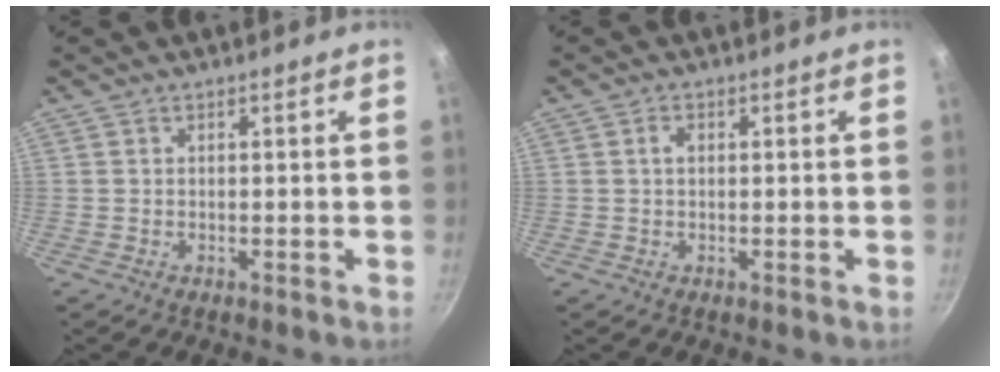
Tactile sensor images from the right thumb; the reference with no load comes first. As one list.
[{"total": 1.6, "force": [0.3, 1.1, 1.2], "torque": [-0.018, 0.006, 0.004]}]